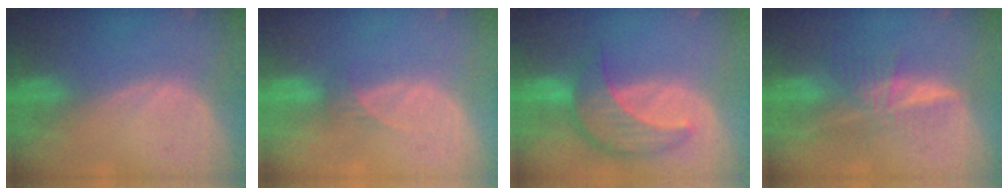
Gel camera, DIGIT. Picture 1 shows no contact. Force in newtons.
{"total": 1.6, "press": 1.3, "slide": 0.9}
{"total": 8.2, "press": 7.6, "slide": 3.3}
{"total": 6.4, "press": 5.7, "slide": 3.1}